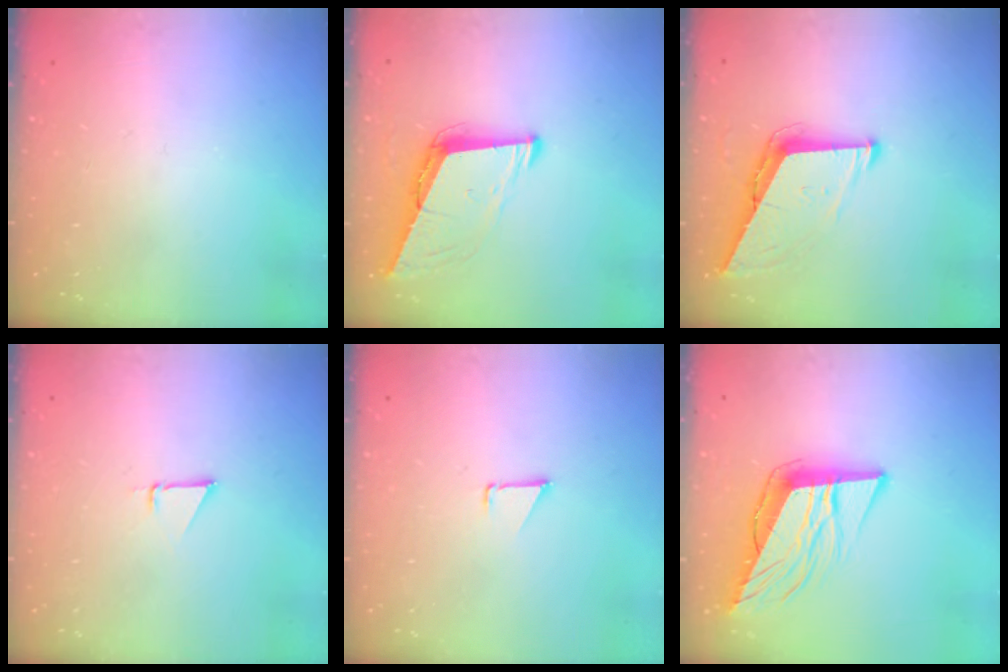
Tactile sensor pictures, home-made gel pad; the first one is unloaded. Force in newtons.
{"total": 8.3, "press": 7.8, "slide": 3.1}
{"total": 7.7, "press": 7.7, "slide": 0.3}
{"total": 1.5, "press": 1.5, "slide": 0.0}
{"total": 0.7, "press": 0.7, "slide": 0.1}
{"total": 12.7, "press": 12.2, "slide": 3.4}